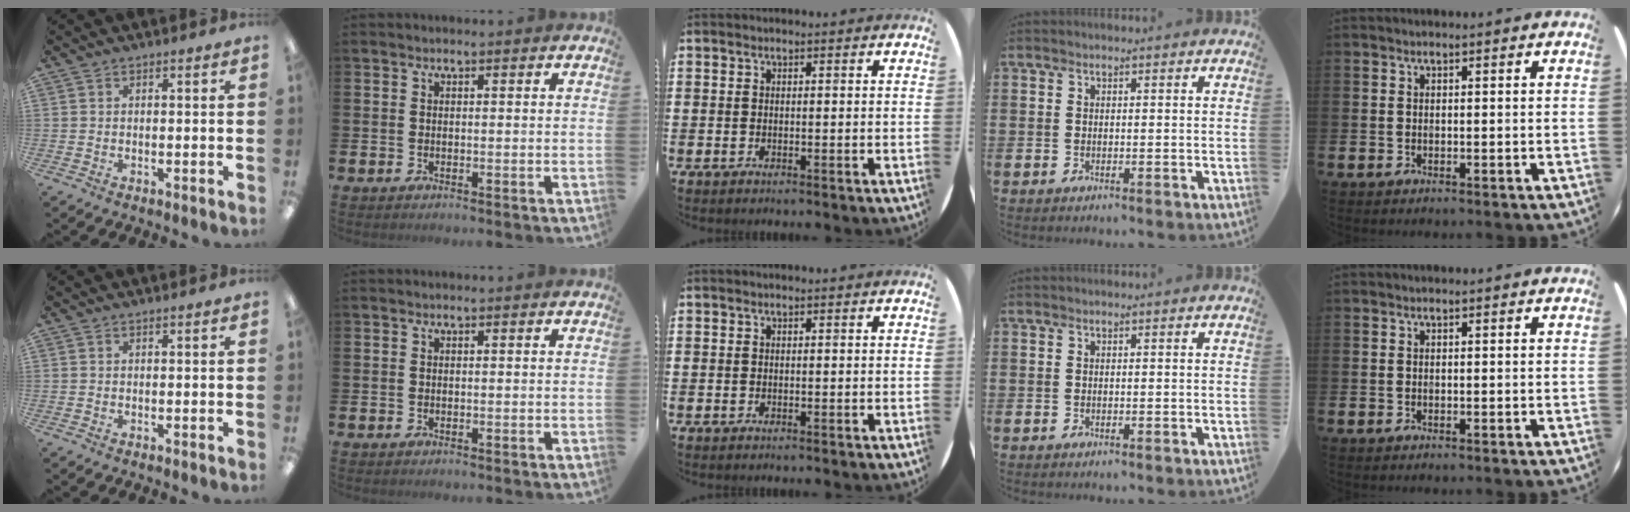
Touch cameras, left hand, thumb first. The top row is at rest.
{}